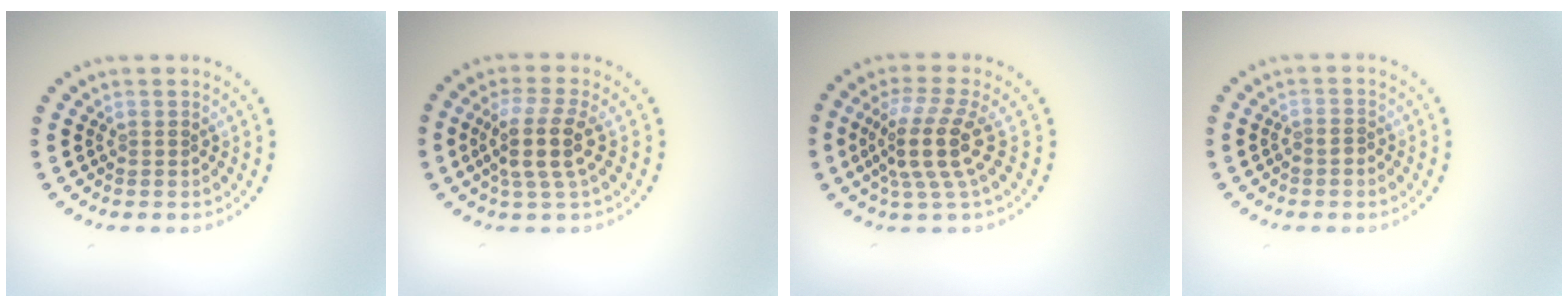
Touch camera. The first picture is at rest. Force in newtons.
{"total": 4.0, "press": 3.3, "slide": 2.2}
{"total": 4.5, "press": 3.4, "slide": 2.9}
{"total": 0.8, "press": 0.5, "slide": 0.6}